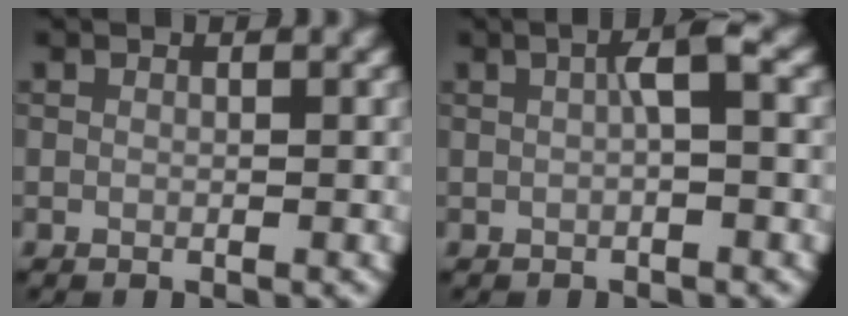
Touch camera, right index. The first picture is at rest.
{"total": 2.1, "force": [0.2, 0.2, 2.1], "torque": [-0.037, 0.011, 0.003]}